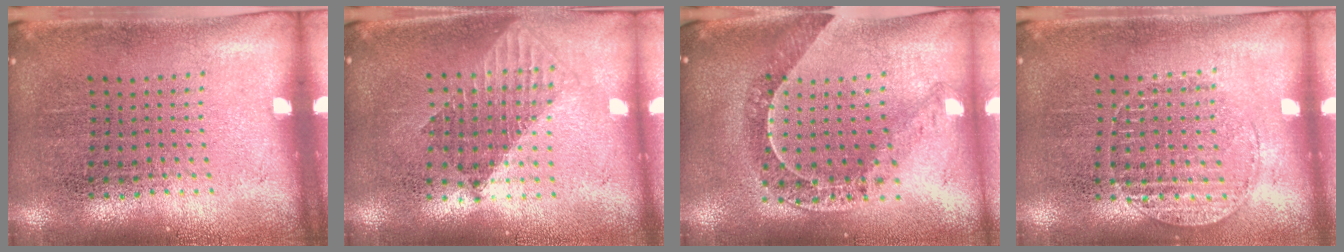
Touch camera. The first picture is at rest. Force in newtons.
{"total": 1.5, "press": 1.3, "slide": 0.7}
{"total": 1.1, "press": 1.1, "slide": 0.3}
{"total": 1.1, "press": 1.1, "slide": 0.4}